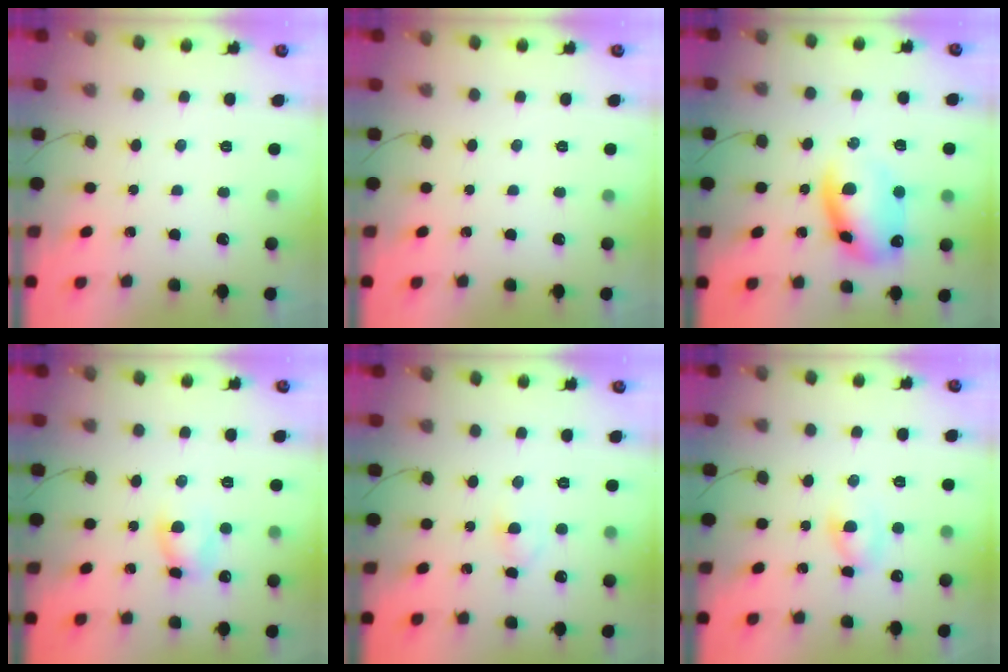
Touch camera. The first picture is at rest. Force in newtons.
{"total": 0.0}
{"total": 12.6, "press": 12.4, "slide": 2.3}
{"total": 5.3, "press": 5.2, "slide": 1.2}
{"total": 2.8, "press": 2.5, "slide": 1.3}
{"total": 3.2, "press": 3.0, "slide": 1.1}